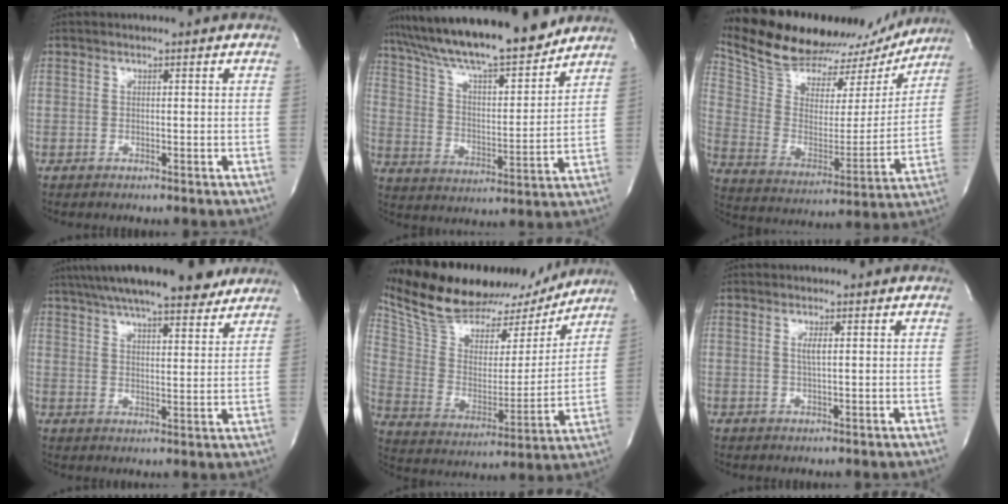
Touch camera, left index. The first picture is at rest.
{"total": 19.4, "force": [16.9, 2.3, 9.3], "torque": [-0.165, 0.008, 0.278]}
{"total": 26.3, "force": [23.6, 8.2, 8.1], "torque": [-0.160, -0.001, 0.353]}
{"total": 20.4, "force": [16.8, 4.0, 10.9], "torque": [-0.191, 0.039, 0.239]}
{"total": 26.0, "force": [22.7, 8.9, 9.2], "torque": [-0.198, 0.010, 0.355]}
{"total": 1.7, "force": [0.3, 0.2, 1.6], "torque": [-0.036, -0.001, 0.005]}